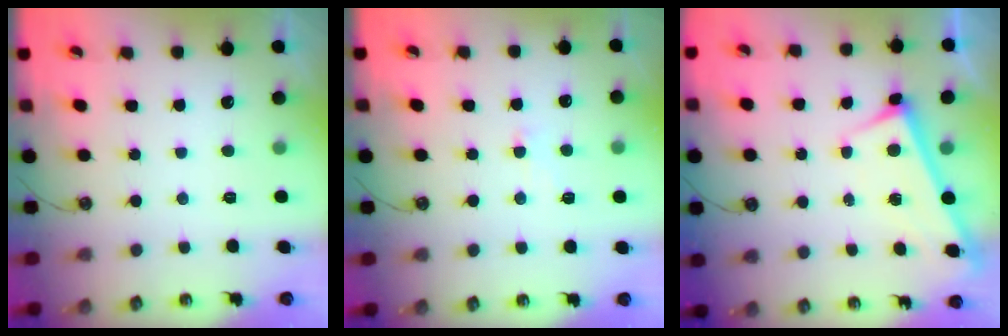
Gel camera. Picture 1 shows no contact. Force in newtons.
{"total": 1.2, "press": 1.1, "slide": 0.5}
{"total": 2.8, "press": 2.8, "slide": 0.2}